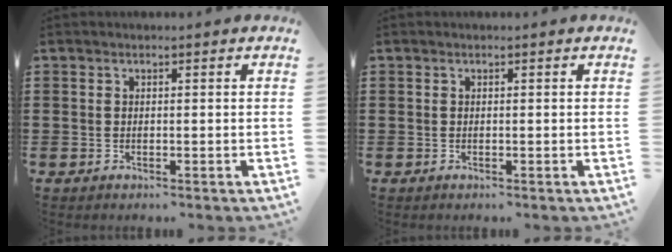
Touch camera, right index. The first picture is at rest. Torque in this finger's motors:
{"motor_torque": [0.47, 0.48, 0.00, 0.01]}